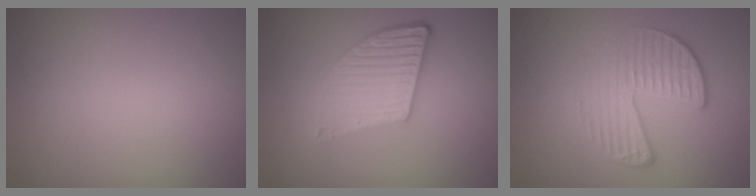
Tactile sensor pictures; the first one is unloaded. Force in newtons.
{"total": 5.5, "press": 3.9, "slide": 3.9}
{"total": 3.8, "press": 3.1, "slide": 2.1}